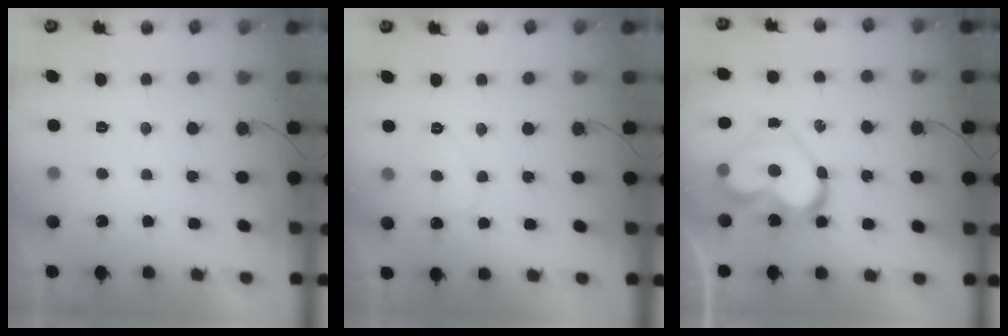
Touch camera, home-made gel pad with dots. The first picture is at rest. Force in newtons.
{"total": 6.9, "press": 6.9, "slide": 0.2}
{"total": 14.8, "press": 14.7, "slide": 1.3}